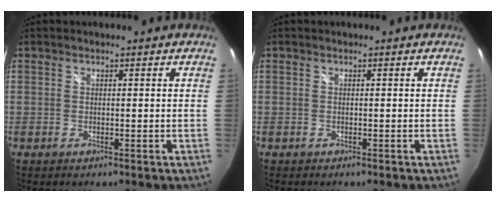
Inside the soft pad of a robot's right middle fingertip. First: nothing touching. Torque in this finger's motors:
{"motor_torque": [-0.64, -0.18, 0.12, -0.01]}